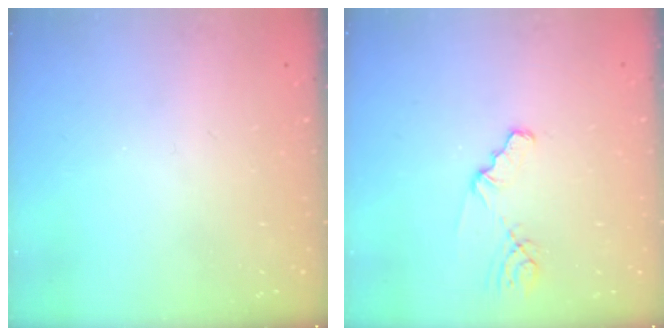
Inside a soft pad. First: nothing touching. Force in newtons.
{"total": 2.1, "press": 2.1, "slide": 0.2}